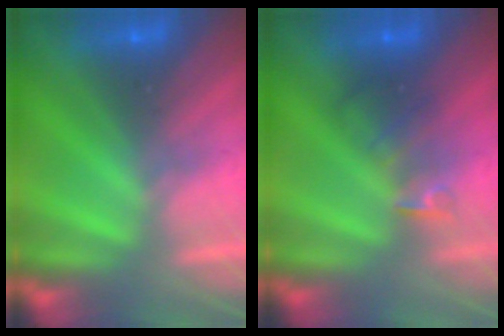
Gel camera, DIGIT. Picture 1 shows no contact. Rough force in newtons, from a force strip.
{"total": 2.4}